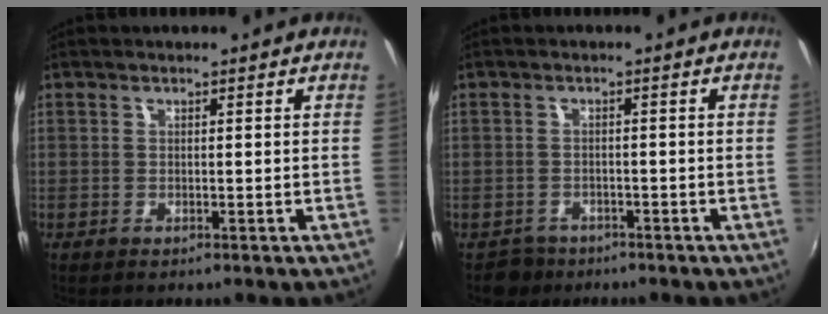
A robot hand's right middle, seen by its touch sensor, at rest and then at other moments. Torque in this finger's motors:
{"motor_torque": [-0.36, -0.22, 0.05, 0.01]}